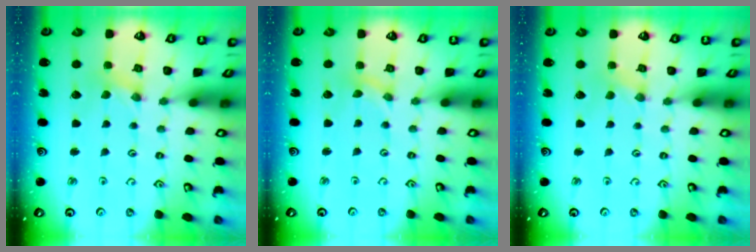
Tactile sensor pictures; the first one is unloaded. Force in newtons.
{"total": 0.0}
{"total": 0.0}